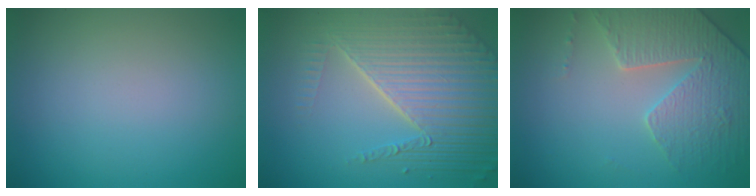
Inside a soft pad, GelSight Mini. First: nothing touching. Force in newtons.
{"total": 8.8, "press": 5.7, "slide": 6.7}
{"total": 4.0, "press": 3.9, "slide": 1.1}